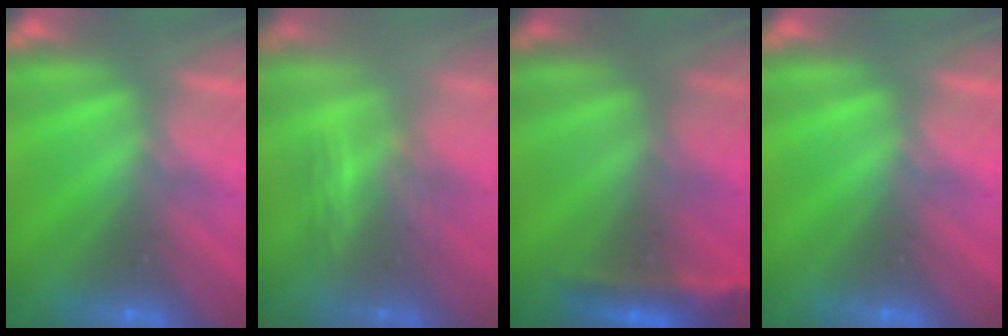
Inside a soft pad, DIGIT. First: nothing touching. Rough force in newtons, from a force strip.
{"total": 3.3}
{"total": 2.4}
{"total": 0.0}